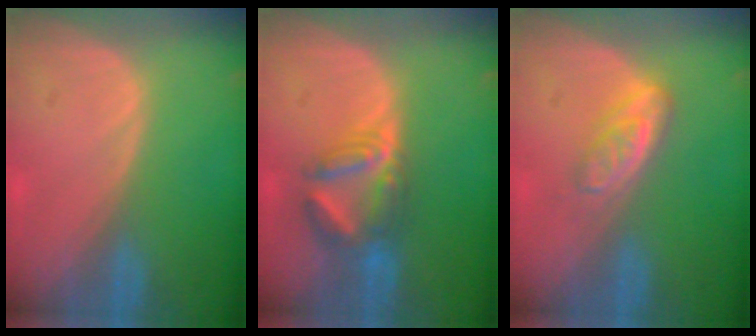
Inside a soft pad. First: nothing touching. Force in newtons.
{"total": 6.5, "press": 6.4, "slide": 1.2}
{"total": 5.0, "press": 4.4, "slide": 2.4}